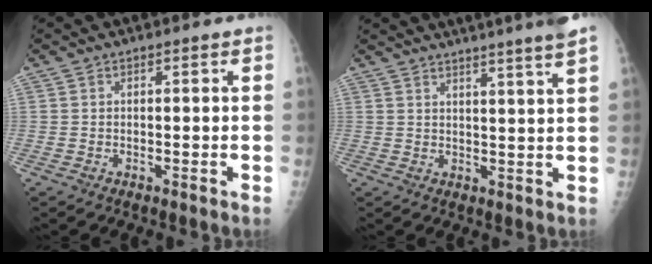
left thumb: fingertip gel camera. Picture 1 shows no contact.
{"total": 10.6, "force": [8.6, -1.0, 6.1], "torque": [-0.082, -0.028, 0.096]}